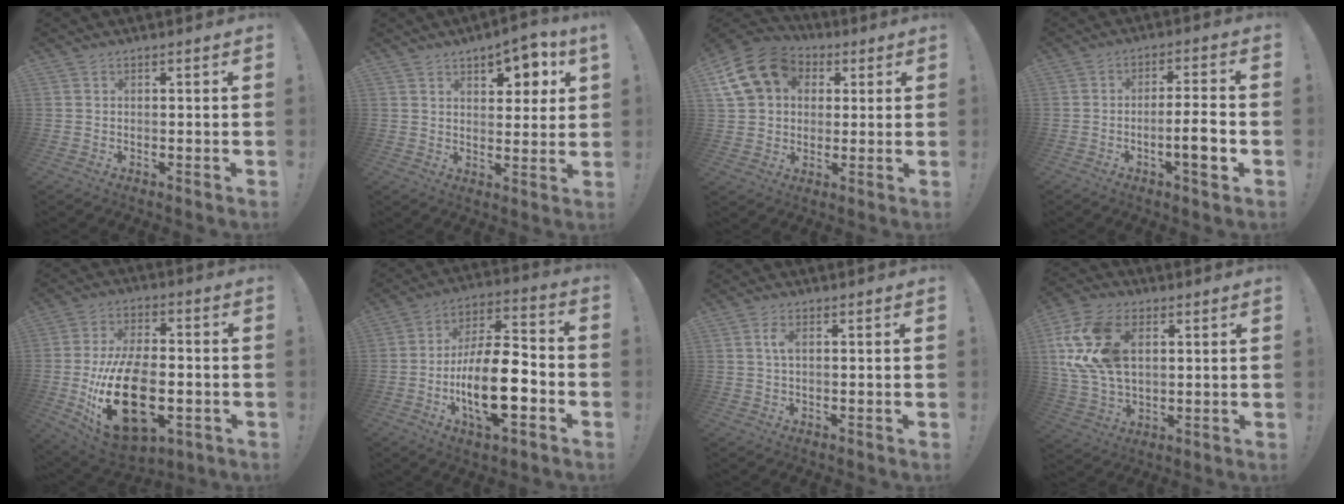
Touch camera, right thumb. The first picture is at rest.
{"total": 7.5, "force": [4.7, 2.9, 5.0], "torque": [-0.047, -0.032, 0.074]}
{"total": 15.7, "force": [5.2, 12.5, 7.9], "torque": [-0.125, -0.011, 0.104]}
{"total": 9.1, "force": [-3.1, 1.2, 8.5], "torque": [-0.124, 0.006, -0.053]}
{"total": 25.3, "force": [-5.5, 14.4, 20.0], "torque": [-0.389, 0.023, -0.077]}
{"total": 18.9, "force": [-6.2, 7.4, 16.2], "torque": [-0.293, 0.027, -0.099]}
{"total": 2.9, "force": [0.6, 1.1, 2.7], "torque": [-0.049, 0.003, 0.008]}
{"total": 18.4, "force": [4.9, 12.3, 12.8], "torque": [-0.253, -0.008, 0.092]}